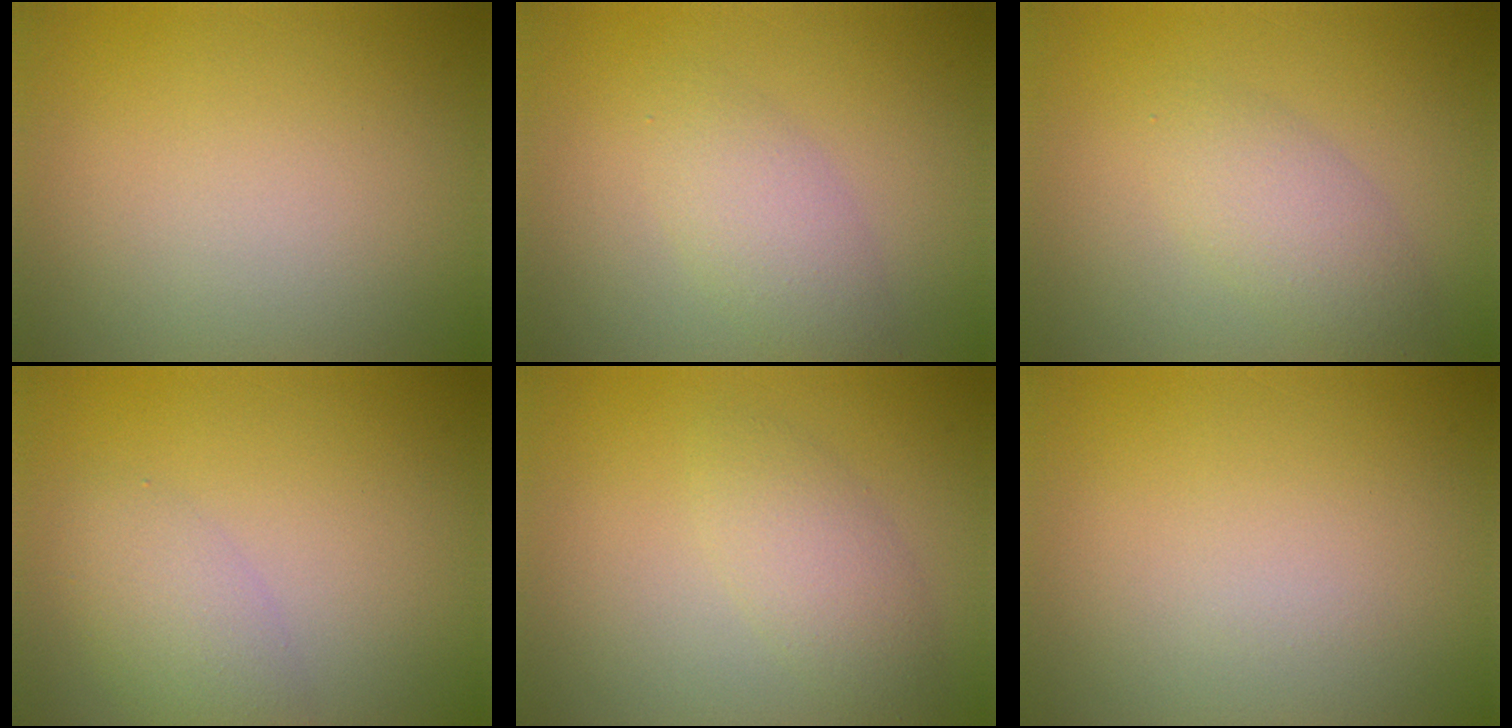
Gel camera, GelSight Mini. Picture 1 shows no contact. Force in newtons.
{"total": 2.7, "press": 2.7, "slide": 0.1}
{"total": 2.9, "press": 2.8, "slide": 0.3}
{"total": 3.0, "press": 3.0, "slide": 0.1}
{"total": 2.7, "press": 2.7, "slide": 0.0}
{"total": 0.0}